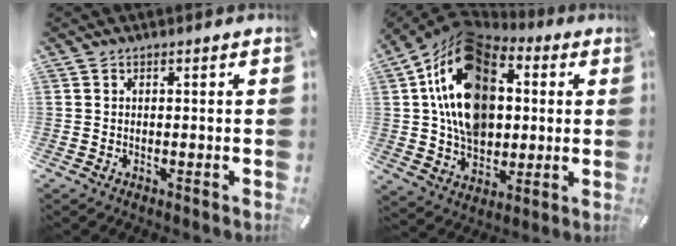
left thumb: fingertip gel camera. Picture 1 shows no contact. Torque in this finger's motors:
{"motor_torque": [2.63, 2.38, 2.70, -0.07, 0.84]}